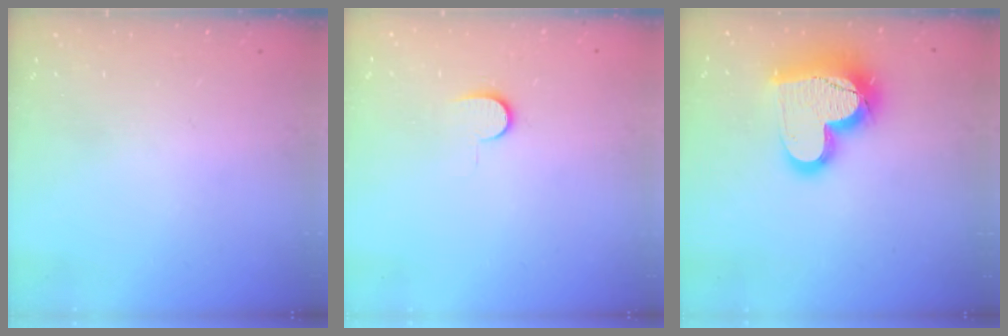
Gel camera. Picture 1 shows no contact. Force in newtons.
{"total": 5.1, "press": 5.1, "slide": 0.5}
{"total": 19.2, "press": 19.2, "slide": 1.5}